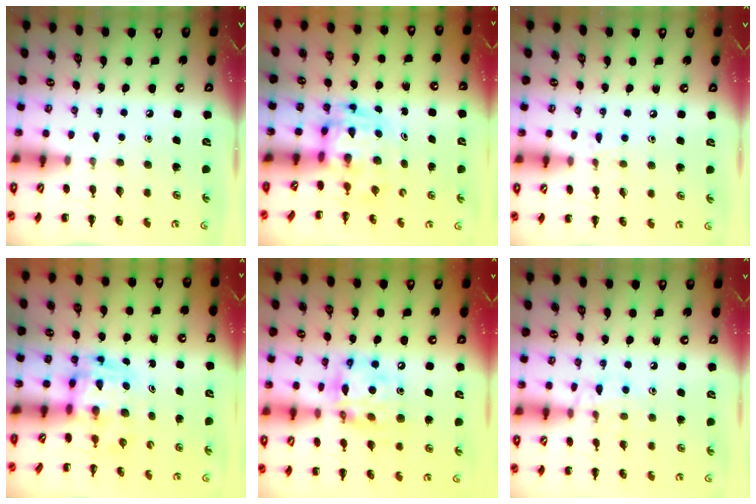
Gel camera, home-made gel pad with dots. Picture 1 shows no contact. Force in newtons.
{"total": 3.4, "press": 3.4, "slide": 0.6}
{"total": 5.8, "press": 5.5, "slide": 1.9}
{"total": 3.4, "press": 3.4, "slide": 0.6}
{"total": 12.9, "press": 12.4, "slide": 3.5}
{"total": 8.9, "press": 8.9, "slide": 0.7}